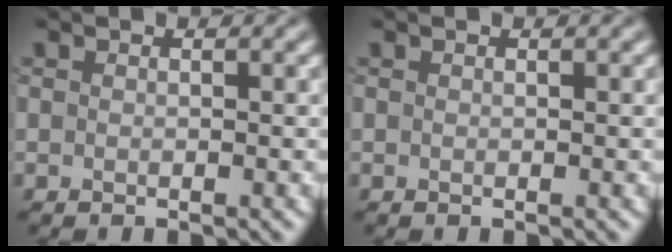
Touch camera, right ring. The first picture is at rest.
{"total": 0.0}